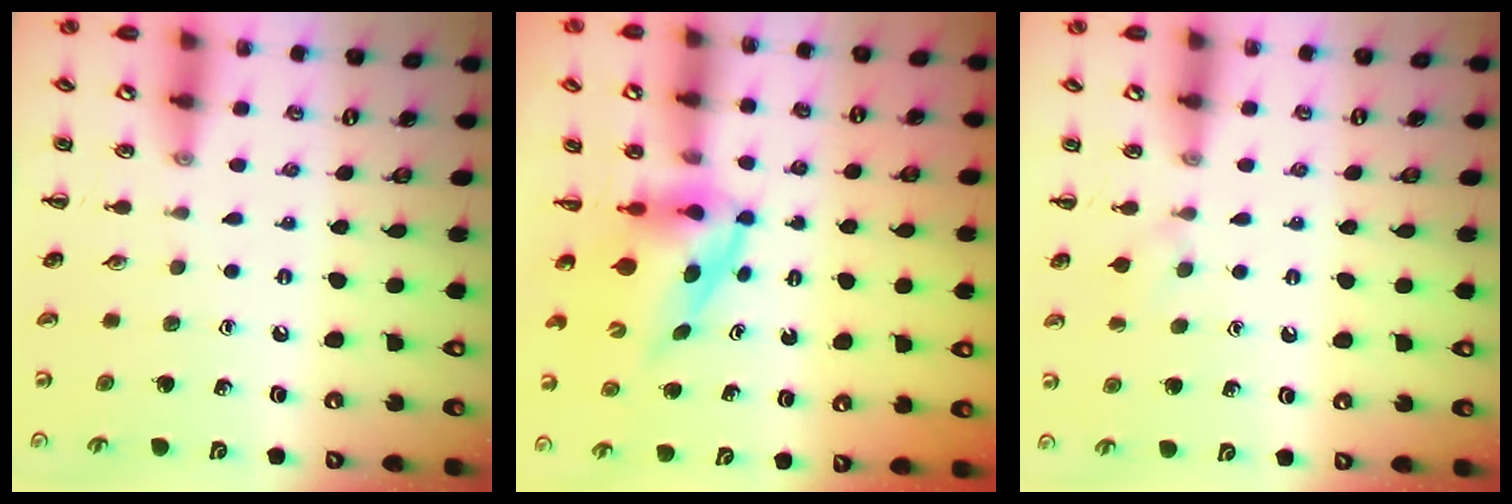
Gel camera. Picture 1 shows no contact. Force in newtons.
{"total": 3.7, "press": 3.7, "slide": 0.6}
{"total": 5.1, "press": 4.7, "slide": 1.9}